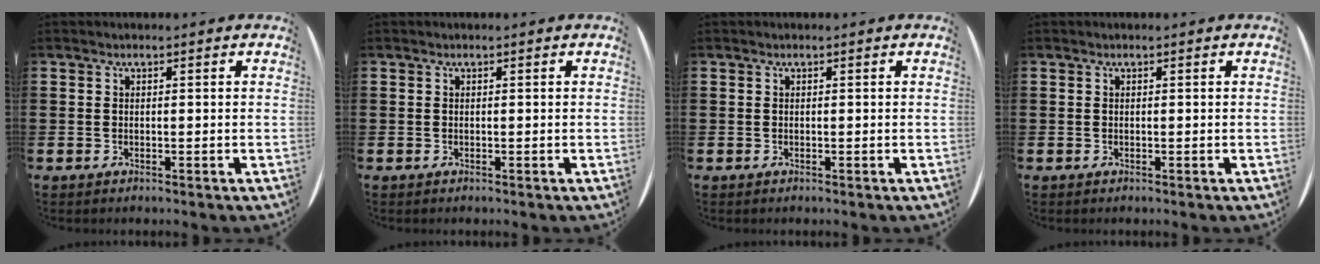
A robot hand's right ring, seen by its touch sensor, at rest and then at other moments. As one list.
[{"total": 0.0}, {"total": 0.0}, {"total": 0.0}]